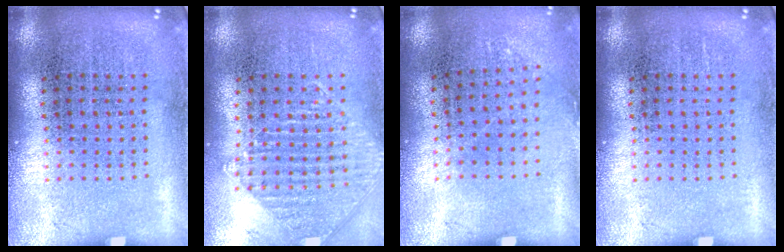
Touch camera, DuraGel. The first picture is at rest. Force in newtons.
{"total": 1.0, "press": 1.0, "slide": 0.1}
{"total": 0.8, "press": 0.7, "slide": 0.5}
{"total": 0.0}